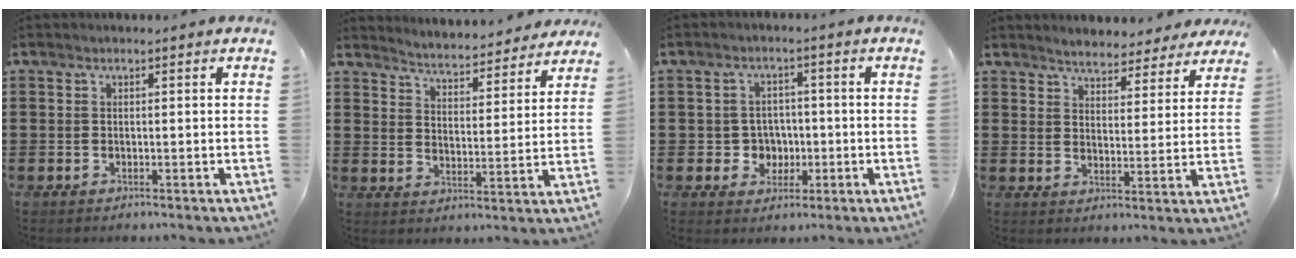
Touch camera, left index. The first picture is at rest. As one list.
[{"total": 4.0, "force": [4.0, -0.3, 0.0], "torque": [-0.024, -0.036, 0.064]}, {"total": 3.9, "force": [-0.5, 3.7, 1.2], "torque": [-0.030, 0.005, -0.013]}, {"total": 4.1, "force": [4.1, 0.5, 0.3], "torque": [-0.025, -0.017, 0.073]}]